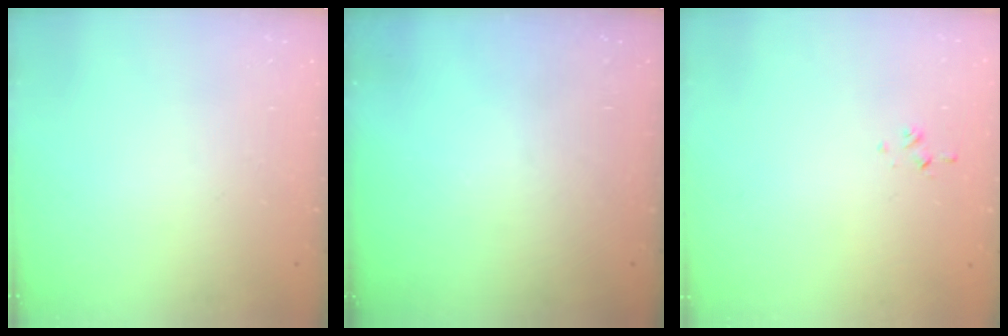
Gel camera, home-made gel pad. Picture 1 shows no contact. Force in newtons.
{"total": 0.0}
{"total": 0.7, "press": 0.6, "slide": 0.4}